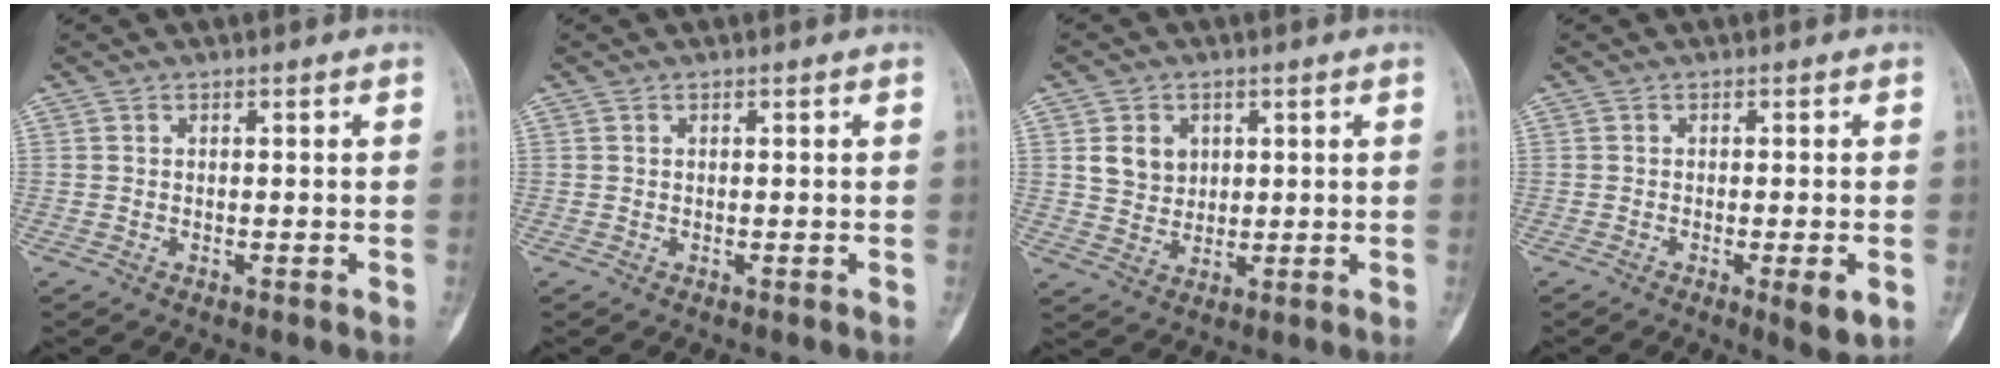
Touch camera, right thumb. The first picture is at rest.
{"total": 0.0}
{"total": 5.8, "force": [1.8, 4.8, 2.6], "torque": [-0.023, -0.011, 0.039]}
{"total": 4.0, "force": [-1.1, 0.7, 3.7], "torque": [-0.055, -0.009, -0.015]}